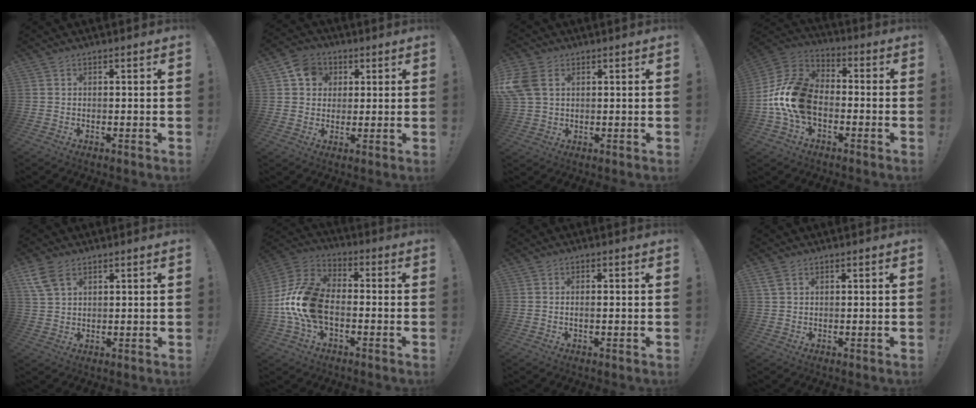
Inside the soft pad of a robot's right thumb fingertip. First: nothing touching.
{"total": 8.7, "force": [2.7, 7.7, 3.0], "torque": [-0.041, -0.001, 0.055]}
{"total": 9.8, "force": [2.9, 6.9, 6.4], "torque": [-0.128, -0.003, 0.058]}
{"total": 17.0, "force": [-4.1, 11.4, 11.8], "torque": [-0.214, 0.038, -0.068]}
{"total": 6.6, "force": [3.7, 3.5, 4.3], "torque": [-0.085, -0.007, 0.073]}
{"total": 16.4, "force": [-3.8, 10.6, 11.9], "torque": [-0.223, 0.026, -0.065]}
{"total": 1.2, "force": [-0.2, 0.0, 1.2], "torque": [-0.014, -0.003, -0.005]}
{"total": 2.4, "force": [1.2, 1.3, 1.6], "torque": [-0.032, 0.001, 0.025]}